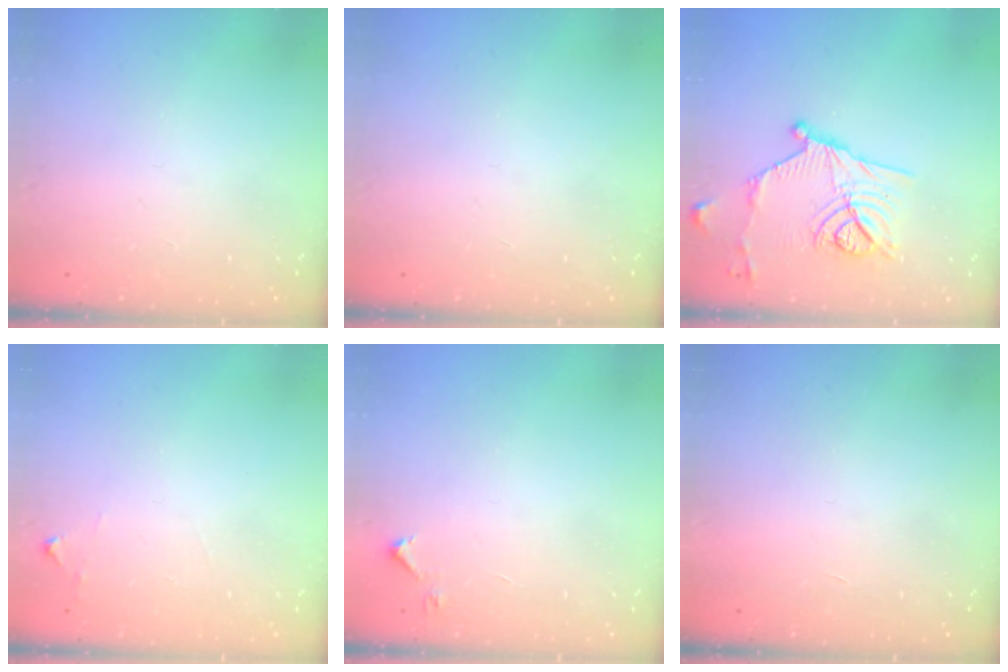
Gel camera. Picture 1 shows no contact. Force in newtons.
{"total": 0.0}
{"total": 14.8, "press": 14.6, "slide": 2.2}
{"total": 4.4, "press": 4.4, "slide": 0.7}
{"total": 3.8, "press": 3.7, "slide": 0.6}
{"total": 1.7, "press": 1.7, "slide": 0.1}